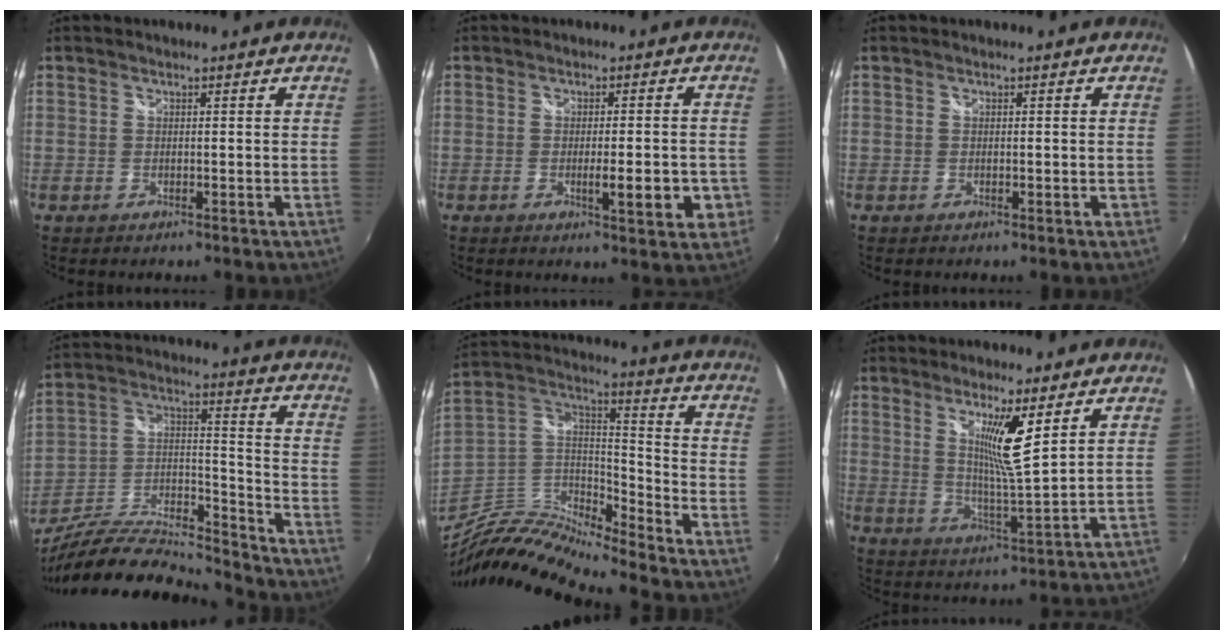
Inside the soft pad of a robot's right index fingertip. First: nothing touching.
{"total": 7.5, "force": [-2.3, 1.7, 7.0], "torque": [-0.104, -0.020, -0.029]}
{"total": 0.9, "force": [-0.3, 0.4, 0.8], "torque": [-0.009, 0.000, -0.003]}
{"total": 17.4, "force": [-15.6, 1.5, 7.6], "torque": [-0.146, -0.010, -0.268]}
{"total": 13.7, "force": [-12.4, -0.1, 5.9], "torque": [-0.124, -0.003, -0.245]}
{"total": 8.3, "force": [4.9, -2.0, 6.4], "torque": [-0.100, -0.023, 0.084]}